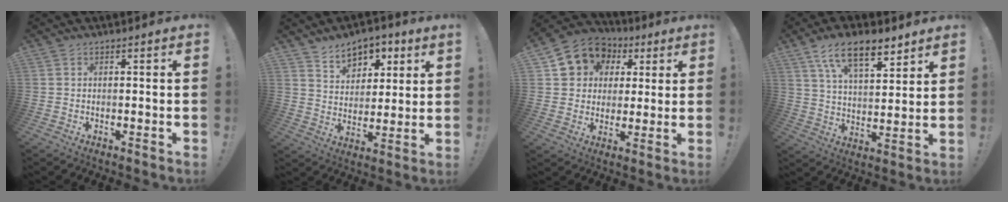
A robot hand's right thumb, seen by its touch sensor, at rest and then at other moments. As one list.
[{"total": 9.1, "force": [6.3, 5.8, 3.2], "torque": [-0.037, -0.041, 0.117]}, {"total": 11.2, "force": [4.4, 9.7, 3.4], "torque": [-0.047, -0.021, 0.091]}, {"total": 13.8, "force": [9.1, 5.3, 8.9], "torque": [-0.142, -0.043, 0.159]}]